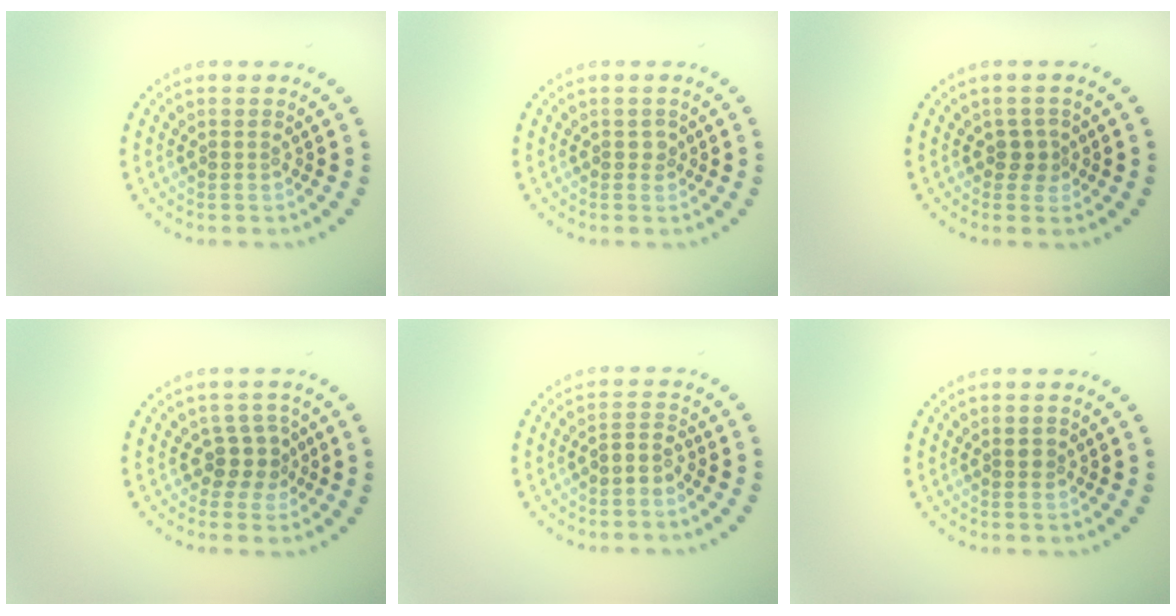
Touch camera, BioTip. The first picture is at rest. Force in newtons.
{"total": 0.7, "press": 0.6, "slide": 0.4}
{"total": 1.5, "press": 1.3, "slide": 0.8}
{"total": 2.5, "press": 2.1, "slide": 1.4}
{"total": 1.7, "press": 1.3, "slide": 1.1}
{"total": 0.9, "press": 0.8, "slide": 0.3}